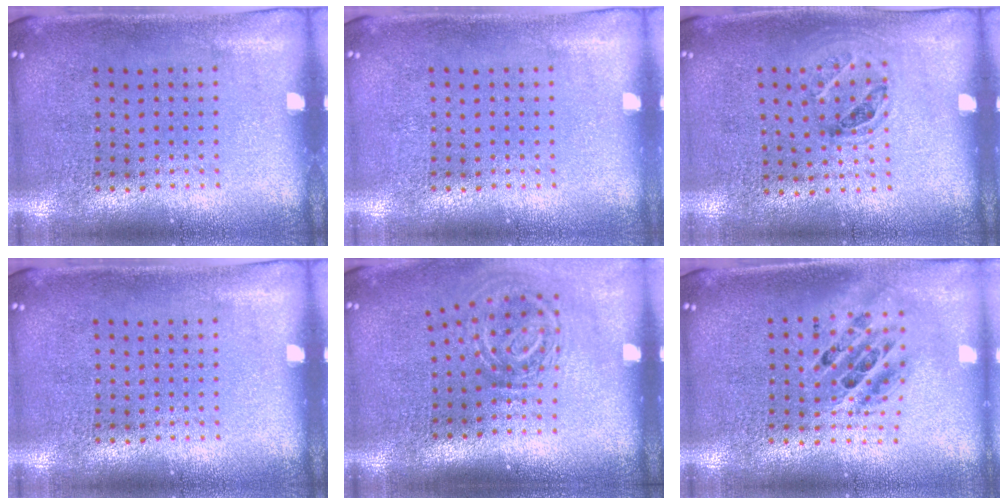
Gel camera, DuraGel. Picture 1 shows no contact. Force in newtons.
{"total": 0.0}
{"total": 1.0, "press": 0.7, "slide": 0.7}
{"total": 0.0}
{"total": 1.9, "press": 1.2, "slide": 1.5}
{"total": 1.8, "press": 1.4, "slide": 1.1}